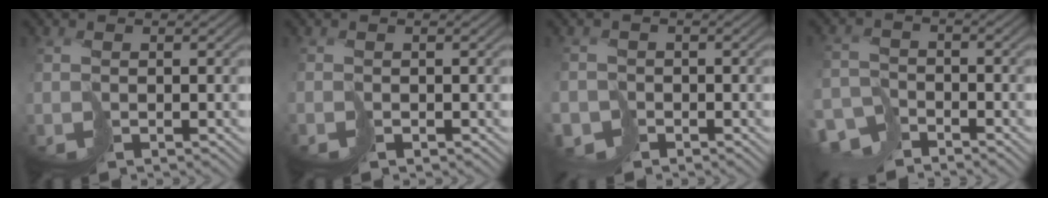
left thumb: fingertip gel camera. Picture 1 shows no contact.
{"total": 0.8, "force": [-0.6, 0.2, -0.5], "torque": [0.017, -0.002, -0.013]}
{"total": 2.6, "force": [-2.1, 1.6, -0.1], "torque": [0.016, -0.006, -0.046]}
{"total": 5.5, "force": [-5.0, 2.0, 1.2], "torque": [-0.015, -0.010, -0.103]}